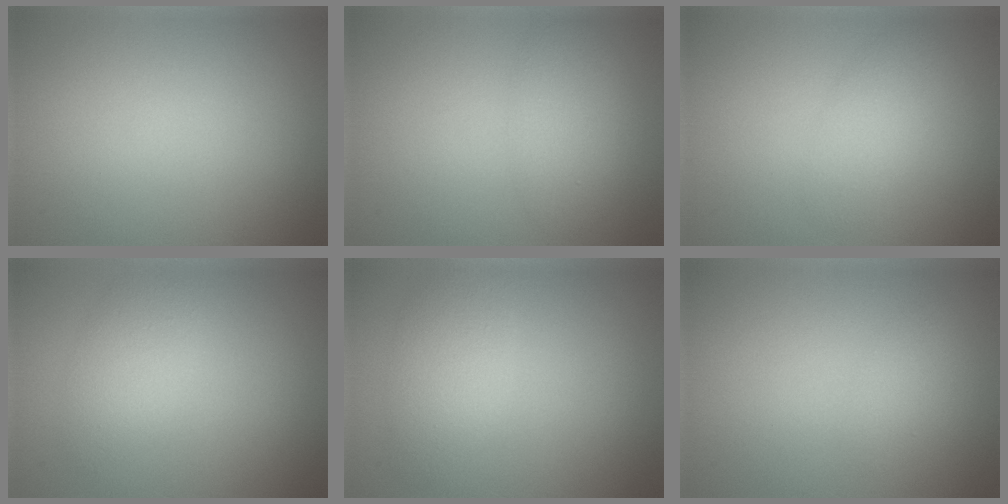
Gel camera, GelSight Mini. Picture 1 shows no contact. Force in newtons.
{"total": 2.8, "press": 2.8, "slide": 0.1}
{"total": 2.2, "press": 2.2, "slide": 0.1}
{"total": 2.5, "press": 2.5, "slide": 0.0}
{"total": 3.2, "press": 3.2, "slide": 0.0}
{"total": 1.0, "press": 1.0, "slide": 0.1}